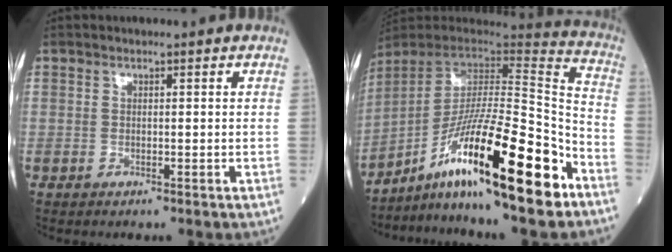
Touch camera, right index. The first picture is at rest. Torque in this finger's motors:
{"motor_torque": [1.45, -0.69, 0.54, 0.14]}